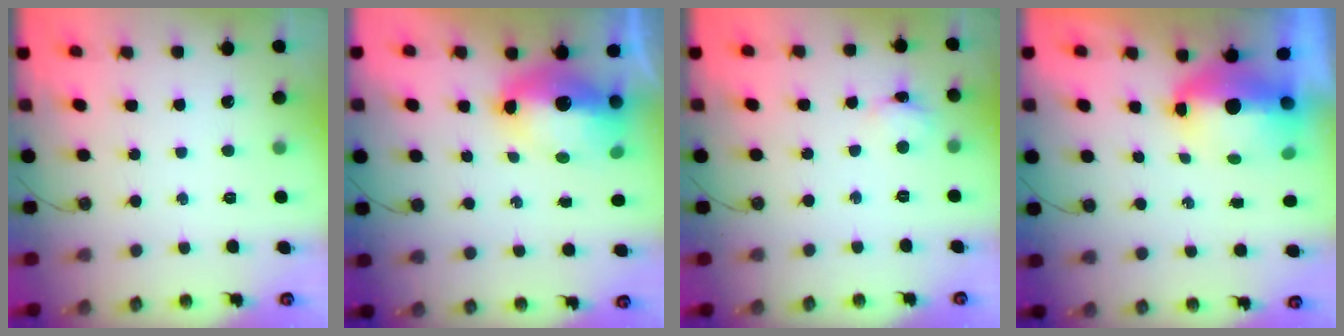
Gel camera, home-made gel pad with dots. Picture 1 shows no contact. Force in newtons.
{"total": 12.3, "press": 12.2, "slide": 1.3}
{"total": 3.0, "press": 3.0, "slide": 0.4}
{"total": 8.5, "press": 8.3, "slide": 1.4}